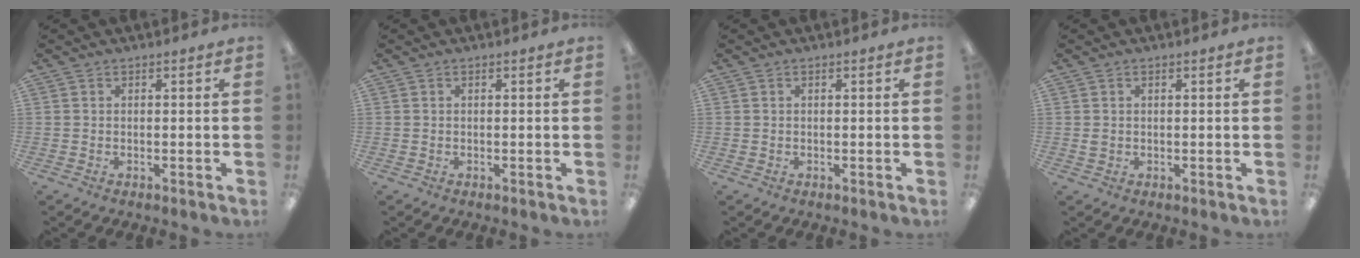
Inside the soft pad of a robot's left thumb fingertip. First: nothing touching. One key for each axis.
{"total": 0.0}
{"total": 0.0}
{"total": 1.1, "fx": 0.3, "fy": 0.7, "fz": 0.7, "tx": -0.016, "ty": 0.005, "tz": 0.005}